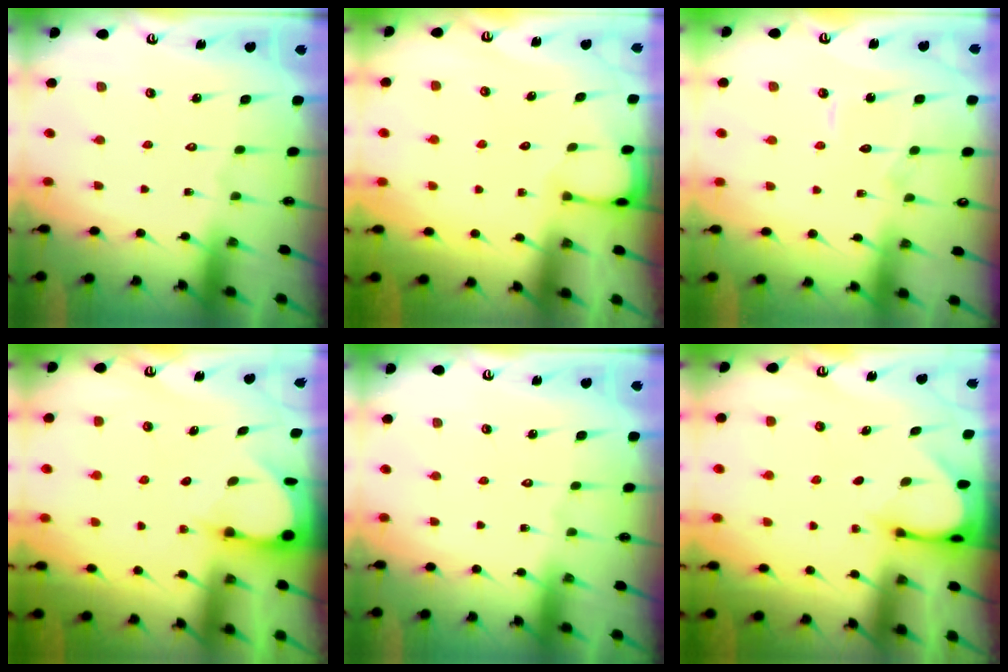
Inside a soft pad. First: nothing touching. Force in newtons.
{"total": 1.9, "press": 1.9, "slide": 0.2}
{"total": 4.5, "press": 4.5, "slide": 0.3}
{"total": 3.3, "press": 3.3, "slide": 0.3}
{"total": 0.0}
{"total": 3.3, "press": 3.3, "slide": 0.3}